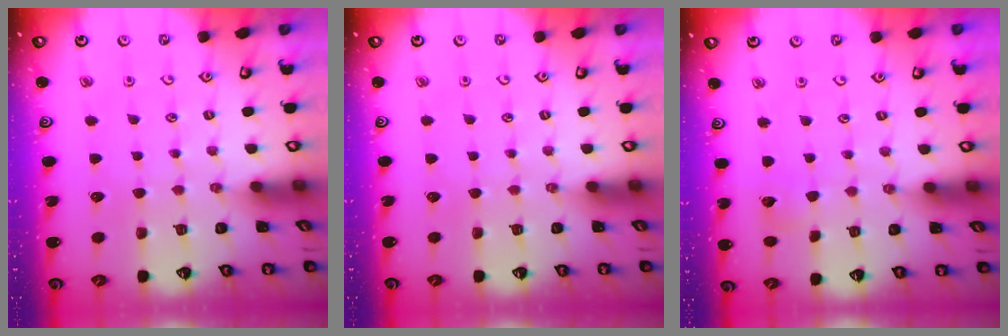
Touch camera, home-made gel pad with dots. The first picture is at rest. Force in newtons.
{"total": 0.0}
{"total": 3.0, "press": 3.0, "slide": 0.3}